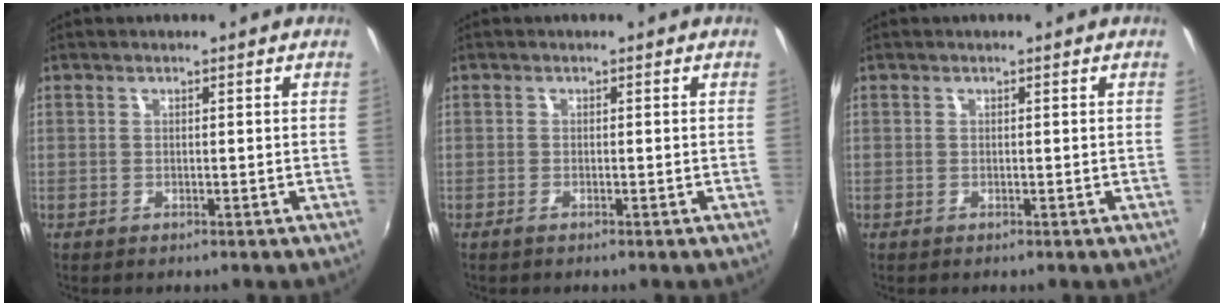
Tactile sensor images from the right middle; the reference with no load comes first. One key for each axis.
{"total": 0.9, "fx": -0.6, "fy": -0.2, "fz": 0.6, "tx": -0.012, "ty": -0.001, "tz": -0.014}
{"total": 0.0}